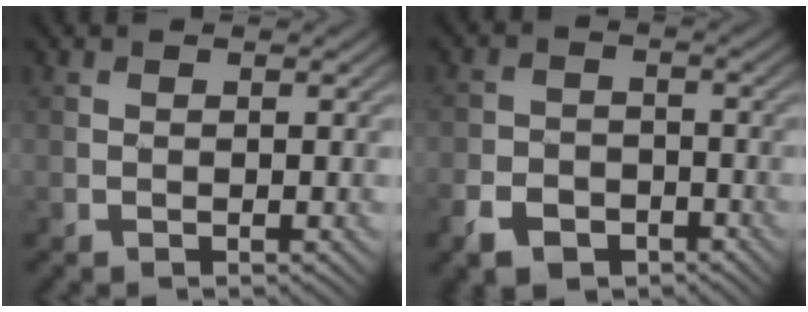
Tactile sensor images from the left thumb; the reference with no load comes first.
{"total": 5.7, "force": [-3.7, 3.6, 2.4], "torque": [-0.054, -0.005, -0.074]}